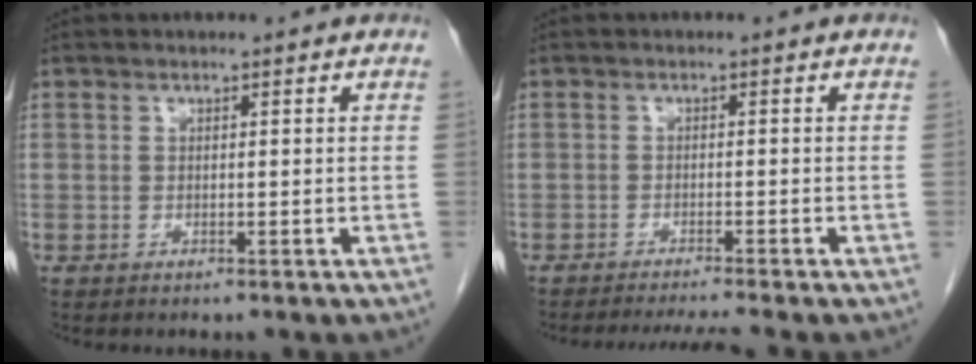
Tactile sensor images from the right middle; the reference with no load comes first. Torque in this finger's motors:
{"motor_torque": [0.02, -0.02, 0.01, 0.00]}